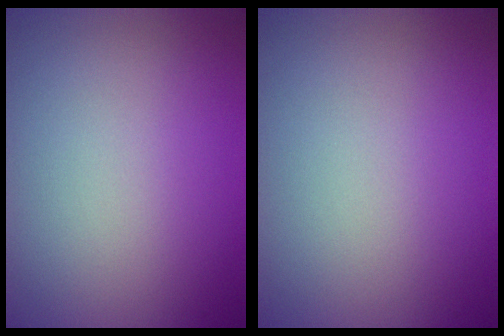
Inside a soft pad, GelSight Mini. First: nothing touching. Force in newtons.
{"total": 0.0}